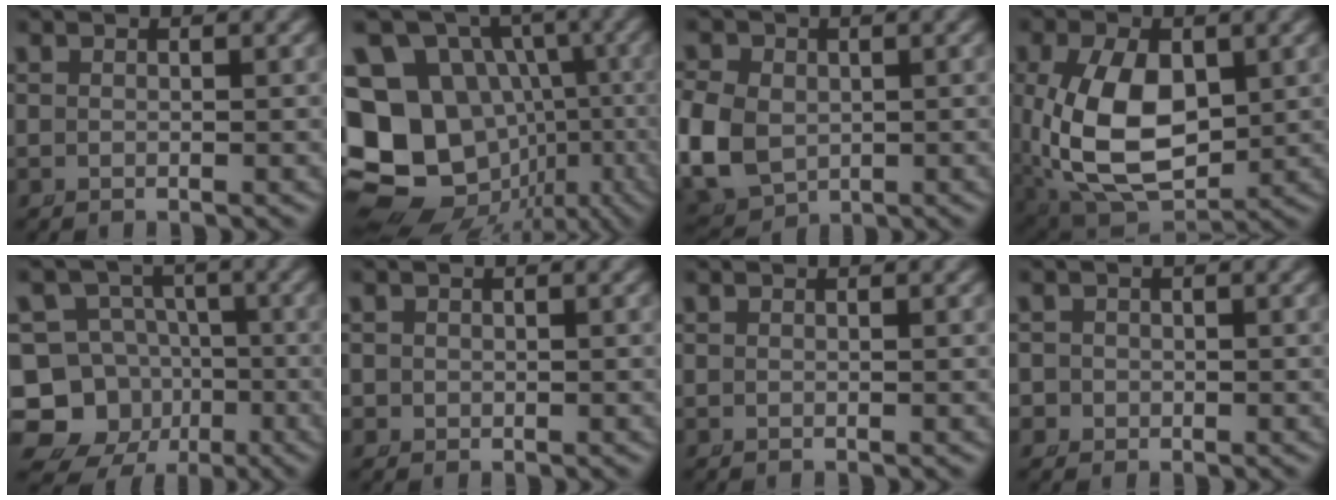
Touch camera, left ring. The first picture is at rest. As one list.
[{"total": 22.2, "force": [-4.3, 19.2, 10.4], "torque": [-0.254, -0.092, -0.057]}, {"total": 8.2, "force": [-1.4, 7.1, 3.8], "torque": [-0.112, -0.044, -0.006]}, {"total": 9.6, "force": [-0.8, 6.2, 7.2], "torque": [-0.164, -0.050, 0.014]}, {"total": 16.7, "force": [-5.1, 15.2, 4.8], "torque": [-0.146, -0.088, -0.077]}, {"total": 1.7, "force": [-0.1, 1.7, 0.4], "torque": [-0.016, -0.011, 0.001]}, {"total": 0.0}, {"total": 2.9, "force": [-0.7, 2.8, 0.4], "torque": [-0.021, -0.012, -0.013]}]